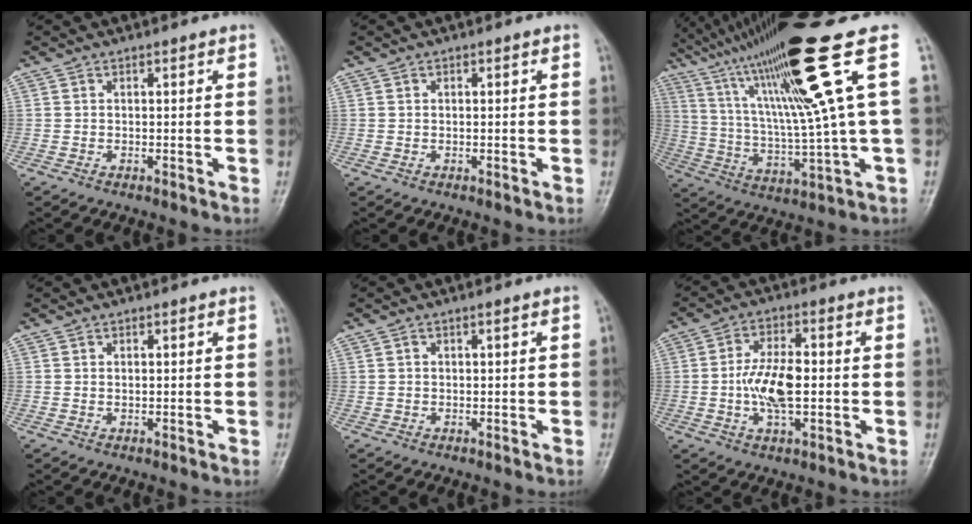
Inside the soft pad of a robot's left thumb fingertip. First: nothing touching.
{"total": 0.0}
{"total": 21.7, "force": [9.9, 0.1, 19.3], "torque": [-0.332, -0.019, 0.170]}
{"total": 0.9, "force": [0.2, 0.5, 0.7], "torque": [-0.015, 0.002, 0.008]}
{"total": 1.1, "force": [0.1, 0.7, 0.9], "torque": [-0.015, 0.011, 0.004]}
{"total": 9.8, "force": [-0.8, 4.5, 8.7], "torque": [-0.167, 0.008, -0.016]}